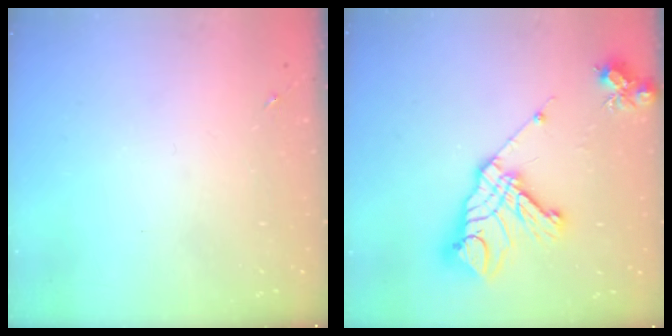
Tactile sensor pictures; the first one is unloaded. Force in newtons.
{"total": 19.8, "press": 19.6, "slide": 2.6}